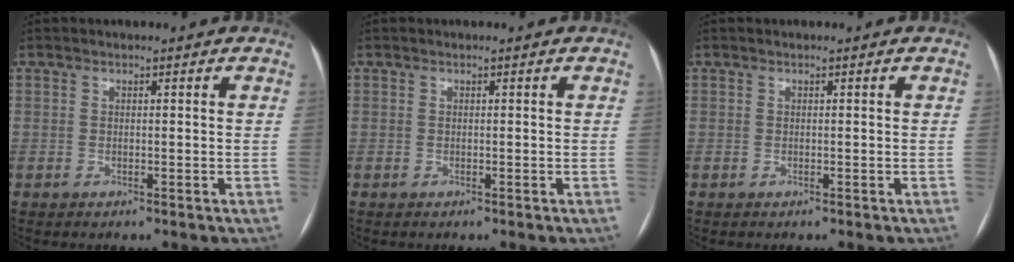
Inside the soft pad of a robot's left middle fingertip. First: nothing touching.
{"total": 0.0}
{"total": 0.0}